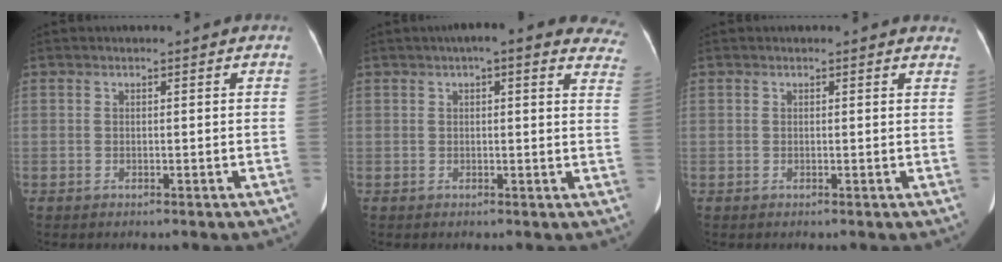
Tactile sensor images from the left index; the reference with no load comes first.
{"total": 13.1, "force": [10.5, 3.1, 7.2], "torque": [-0.063, 0.010, 0.096]}
{"total": 1.6, "force": [1.4, 0.9, 0.1], "torque": [0.009, -0.007, -0.002]}